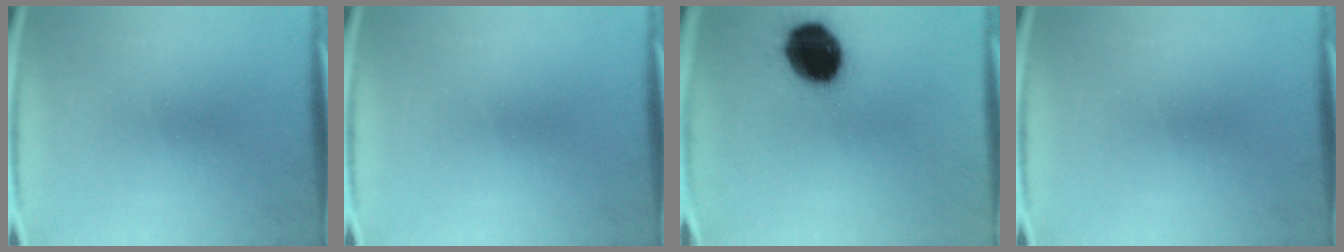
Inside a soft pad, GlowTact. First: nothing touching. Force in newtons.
{"total": 0.0}
{"total": 18.4}
{"total": 0.0}